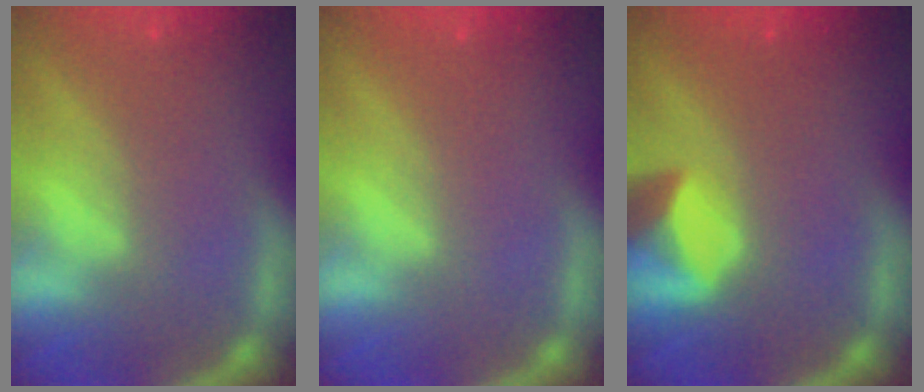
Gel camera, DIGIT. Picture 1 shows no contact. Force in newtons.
{"total": 0.0}
{"total": 3.4}